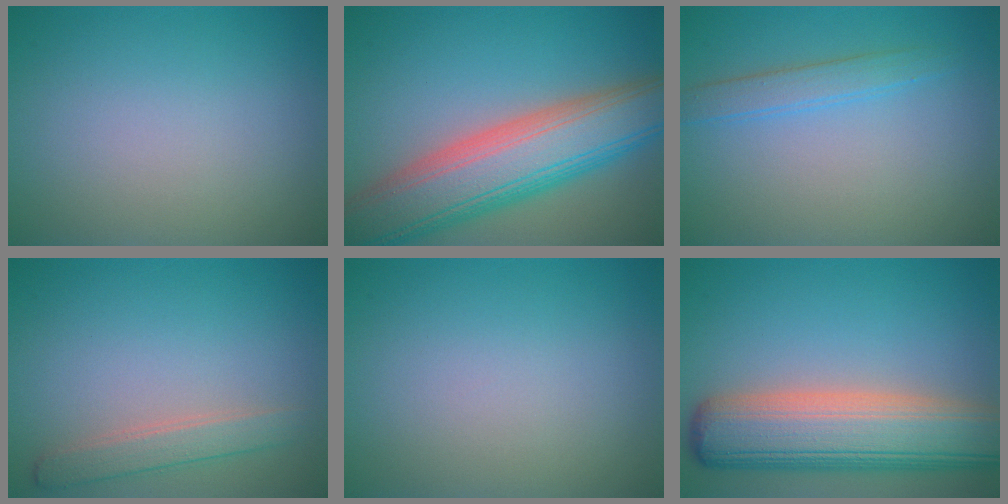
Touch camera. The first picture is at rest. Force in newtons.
{"total": 10.8, "press": 10.7, "slide": 0.7}
{"total": 2.1, "press": 2.1, "slide": 0.1}
{"total": 2.3, "press": 2.3, "slide": 0.1}
{"total": 0.0}
{"total": 10.4, "press": 10.4, "slide": 0.7}